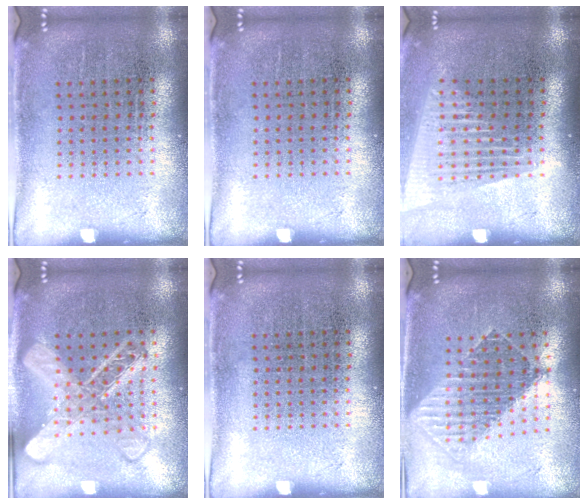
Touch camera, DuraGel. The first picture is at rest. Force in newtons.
{"total": 0.0}
{"total": 1.6, "press": 1.4, "slide": 0.7}
{"total": 3.1, "press": 3.1, "slide": 0.5}
{"total": 0.0}
{"total": 1.7, "press": 1.5, "slide": 0.9}